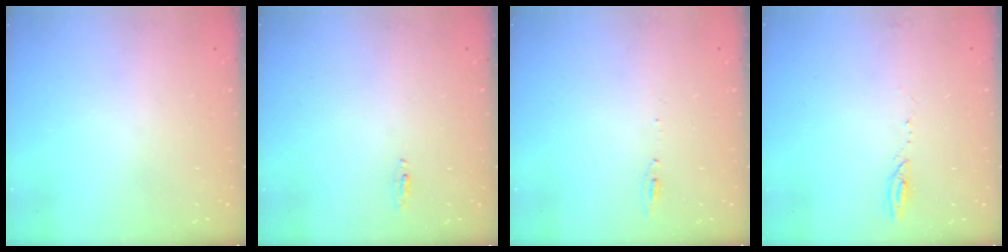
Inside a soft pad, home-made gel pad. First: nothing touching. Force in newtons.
{"total": 3.8, "press": 2.8, "slide": 2.6}
{"total": 4.8, "press": 4.6, "slide": 1.6}
{"total": 3.3, "press": 3.3, "slide": 0.4}